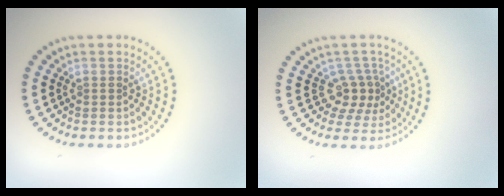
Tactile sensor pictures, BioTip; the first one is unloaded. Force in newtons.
{"total": 2.8, "press": 2.1, "slide": 1.9}